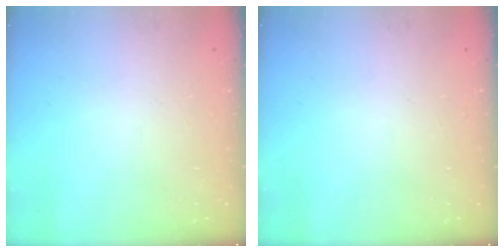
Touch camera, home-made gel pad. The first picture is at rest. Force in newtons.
{"total": 0.0}